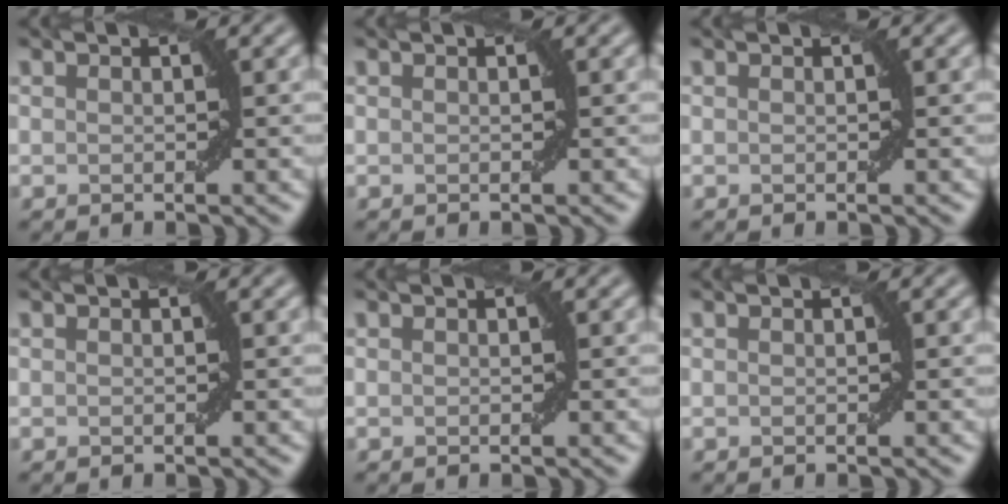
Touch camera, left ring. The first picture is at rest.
{"total": 0.0}
{"total": 0.0}
{"total": 0.0}
{"total": 0.0}
{"total": 0.0}